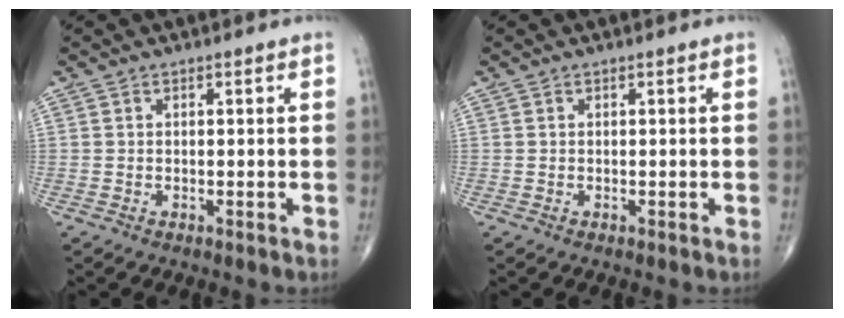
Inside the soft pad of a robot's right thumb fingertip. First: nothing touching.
{"total": 0.0}